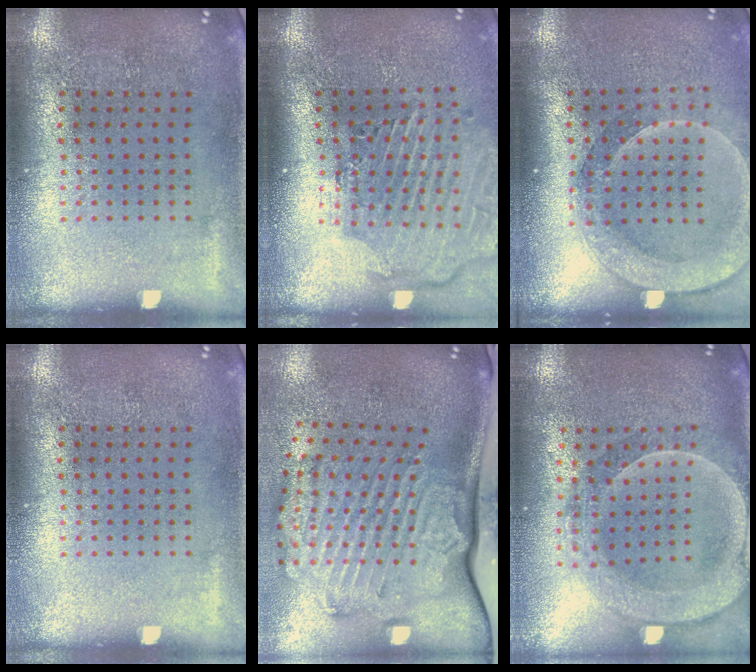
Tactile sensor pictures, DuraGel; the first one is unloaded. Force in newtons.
{"total": 2.8, "press": 2.3, "slide": 1.7}
{"total": 2.3, "press": 1.8, "slide": 1.4}
{"total": 0.0}
{"total": 3.6, "press": 2.3, "slide": 2.7}
{"total": 2.2, "press": 2.1, "slide": 0.8}